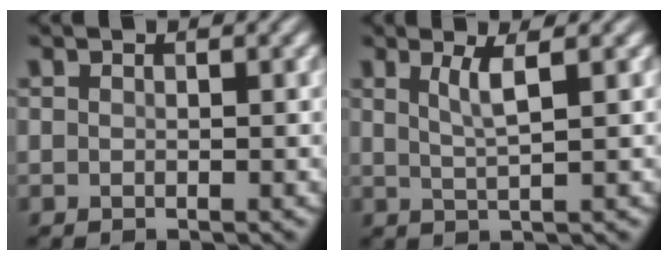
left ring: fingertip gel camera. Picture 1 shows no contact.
{"total": 2.6, "force": [1.0, 0.5, 2.3], "torque": [-0.040, -0.001, 0.019]}